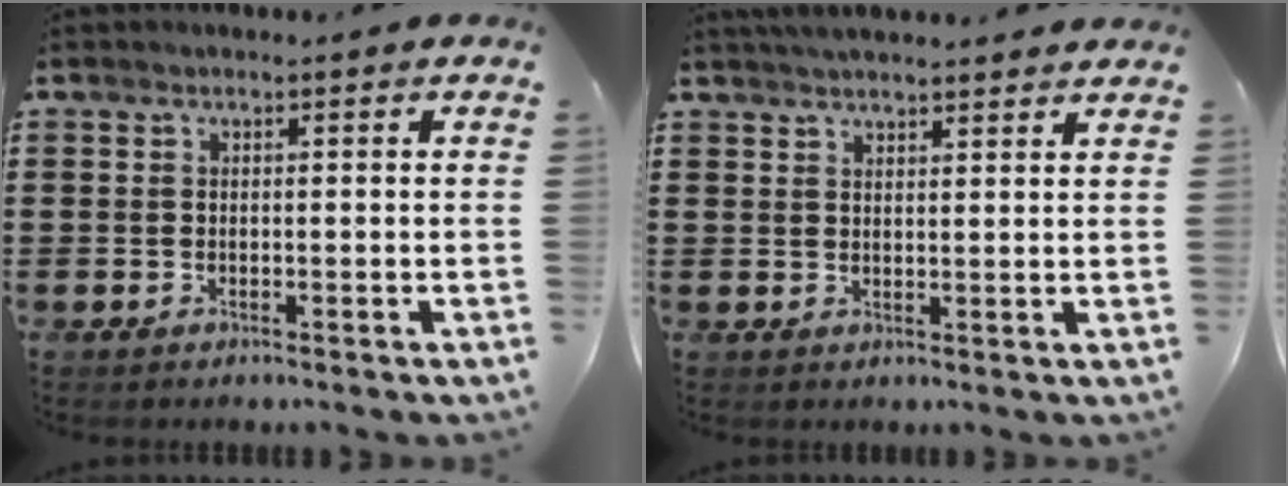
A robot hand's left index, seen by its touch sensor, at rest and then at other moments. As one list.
[{"total": 2.9, "force": [2.9, -0.2, 0.4], "torque": [-0.015, -0.005, 0.055]}]